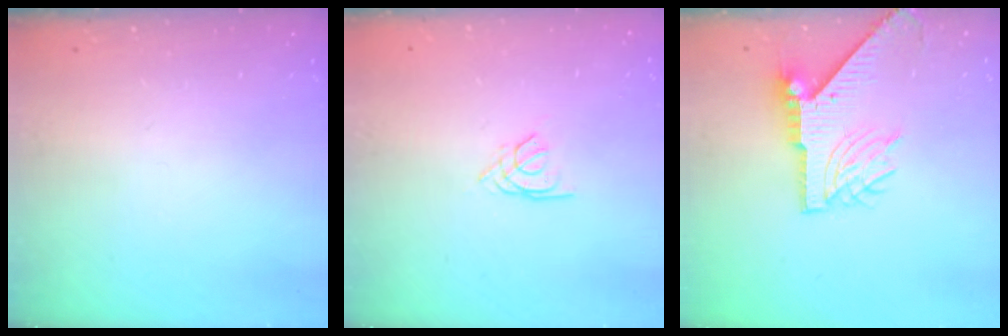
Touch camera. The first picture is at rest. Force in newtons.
{"total": 2.3, "press": 2.3, "slide": 0.5}
{"total": 9.2, "press": 9.1, "slide": 1.3}